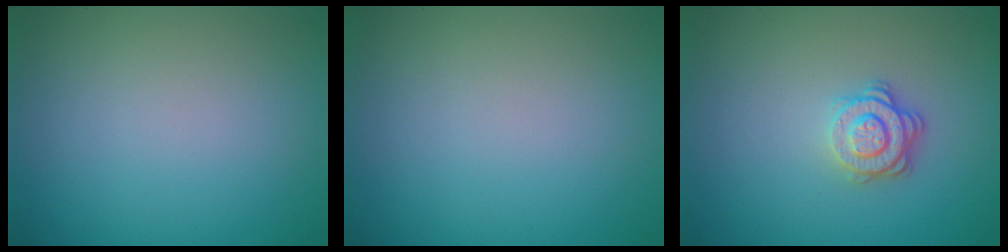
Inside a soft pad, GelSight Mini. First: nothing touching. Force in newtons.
{"total": 0.0}
{"total": 3.0, "press": 2.6, "slide": 1.5}